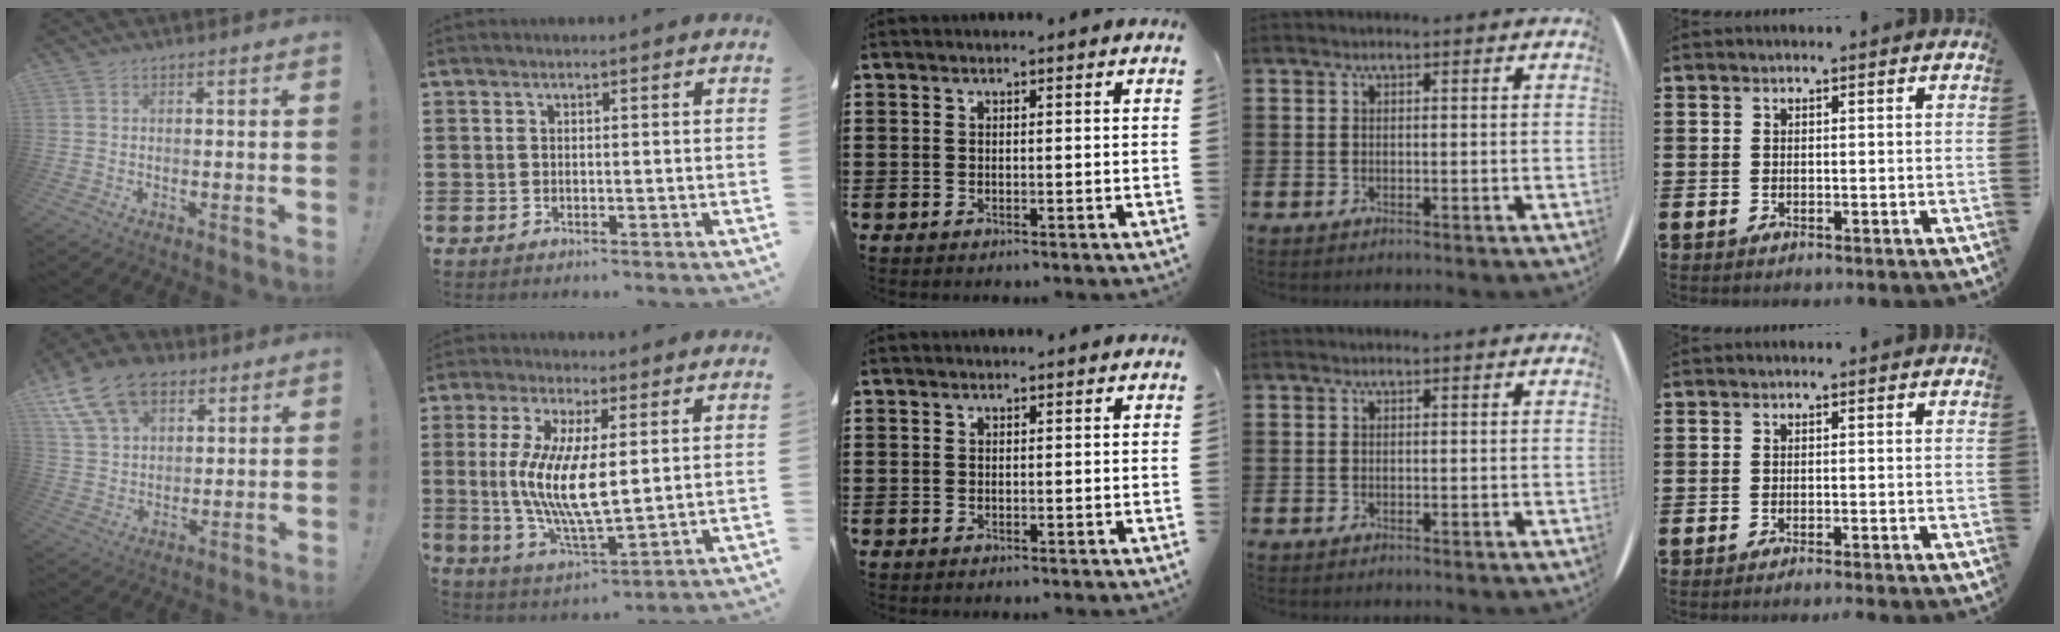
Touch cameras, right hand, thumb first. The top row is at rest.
{"thumb": {"total": 15.6, "force": [8.2, 10.2, 8.5], "torque": [-0.156, -0.037, 0.156]}, "index": {"total": 9.9, "force": [1.0, 3.2, 9.2], "torque": [-0.195, -0.005, 0.017]}, "little": {"total": 0.6, "force": [-0.6, -0.1, 0.3], "torque": [-0.002, -0.002, -0.011]}}